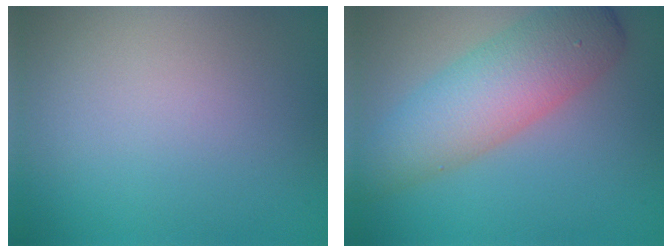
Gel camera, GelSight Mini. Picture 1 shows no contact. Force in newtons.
{"total": 6.9, "press": 6.9, "slide": 0.3}